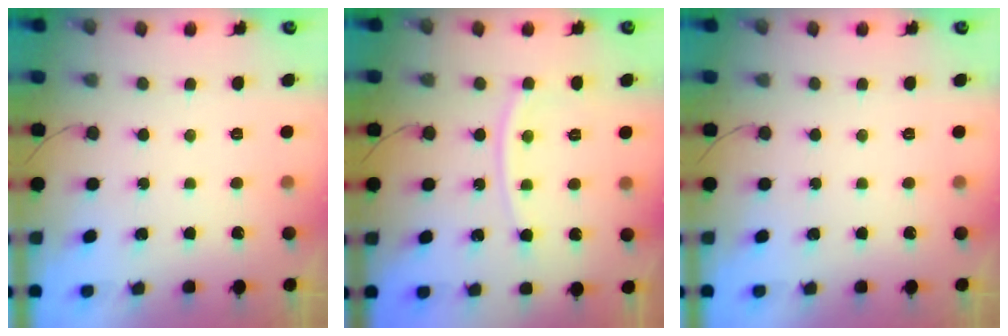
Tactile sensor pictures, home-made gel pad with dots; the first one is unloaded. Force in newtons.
{"total": 7.2, "press": 7.1, "slide": 1.0}
{"total": 0.0}